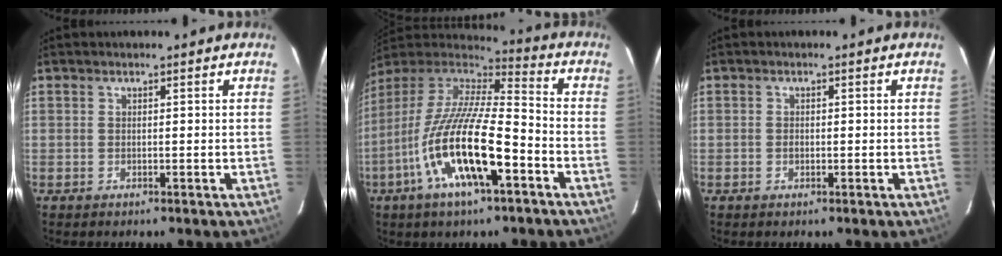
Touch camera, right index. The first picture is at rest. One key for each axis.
{"total": 20.6, "fx": -8.2, "fy": 5.5, "fz": 18.1, "tx": -0.341, "ty": -0.030, "tz": -0.160}
{"total": 1.1, "fx": -0.3, "fy": 0.8, "fz": 0.6, "tx": -0.012, "ty": 0.002, "tz": -0.006}